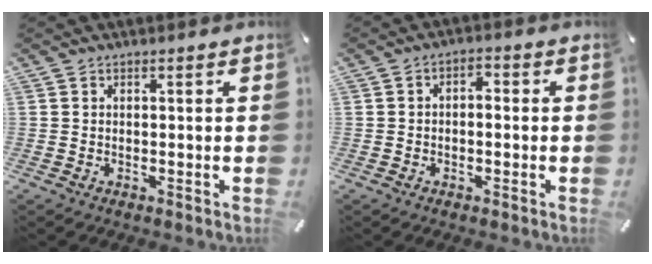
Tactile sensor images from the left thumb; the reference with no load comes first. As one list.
[{"total": 2.6, "force": [-1.3, 1.7, 1.5], "torque": [-0.026, 0.013, -0.027]}]